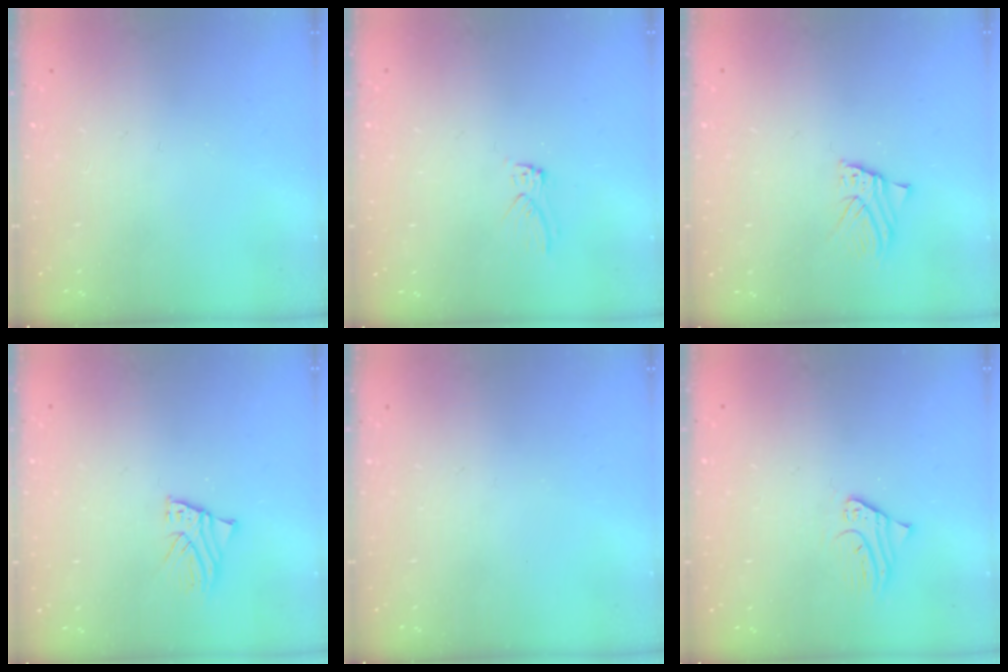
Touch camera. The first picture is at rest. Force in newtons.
{"total": 4.1, "press": 4.1, "slide": 0.4}
{"total": 2.2, "press": 2.2, "slide": 0.0}
{"total": 2.2, "press": 2.2, "slide": 0.1}
{"total": 0.0}
{"total": 2.2, "press": 2.2, "slide": 0.3}